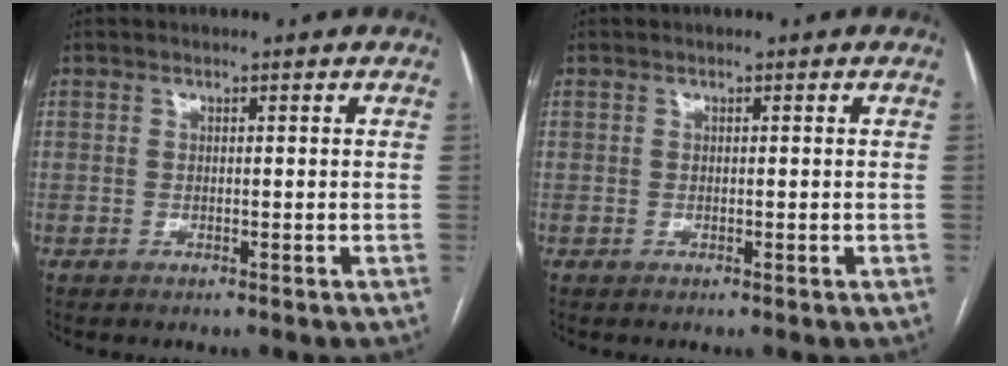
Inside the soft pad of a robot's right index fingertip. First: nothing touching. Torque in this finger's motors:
{"motor_torque": [-0.13, 0.06, -0.03, 0.00]}